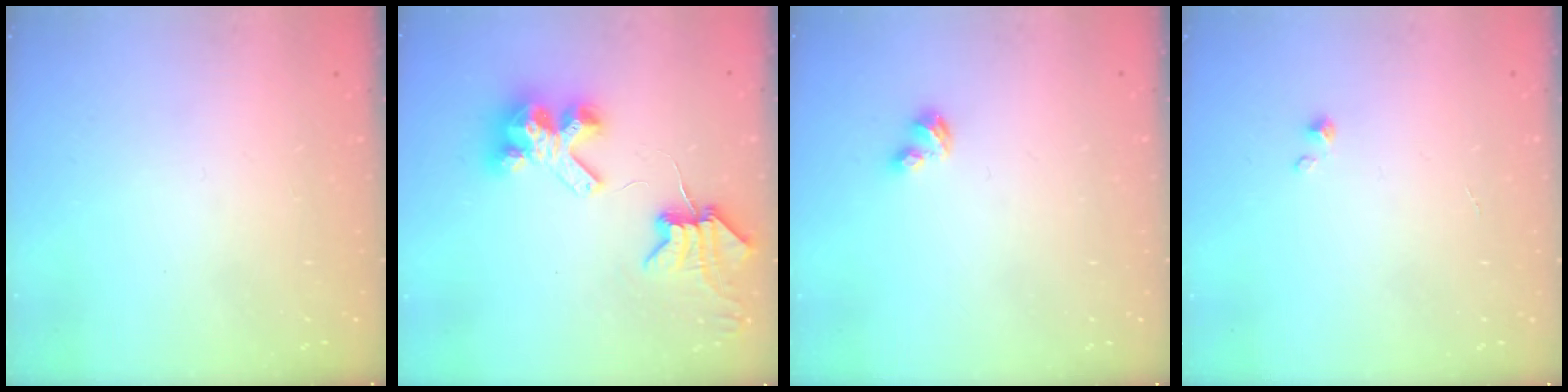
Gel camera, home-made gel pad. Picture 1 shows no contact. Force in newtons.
{"total": 8.0, "press": 7.9, "slide": 1.2}
{"total": 1.9, "press": 1.8, "slide": 0.4}
{"total": 0.6, "press": 0.6, "slide": 0.1}